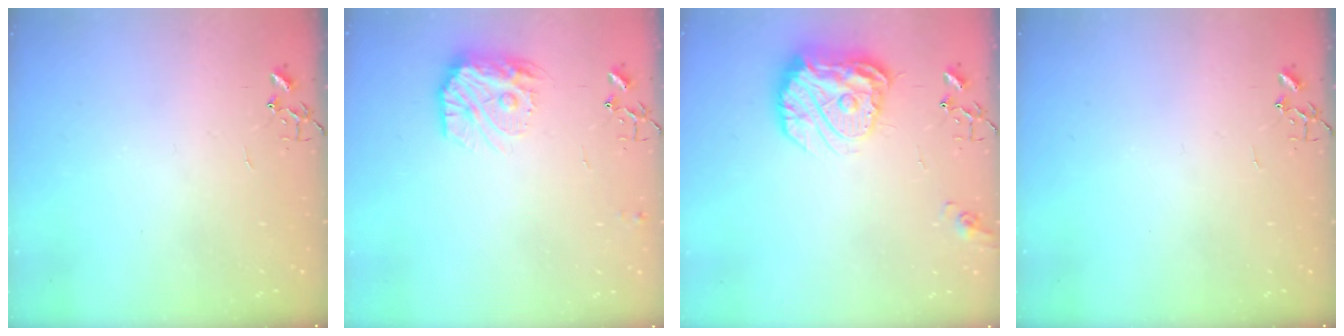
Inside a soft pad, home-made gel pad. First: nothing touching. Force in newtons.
{"total": 13.2, "press": 13.2, "slide": 0.9}
{"total": 16.7, "press": 16.6, "slide": 1.2}
{"total": 0.0}